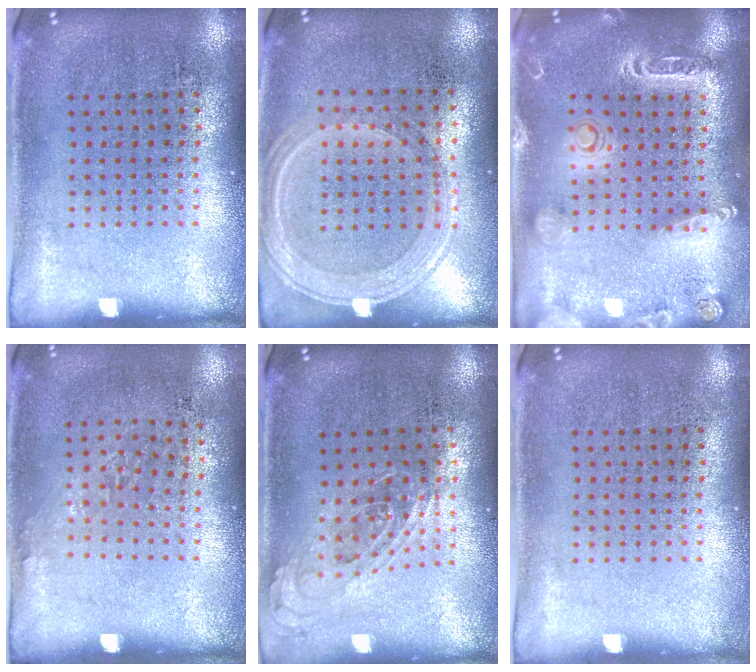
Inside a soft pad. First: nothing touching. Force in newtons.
{"total": 1.3, "press": 1.2, "slide": 0.3}
{"total": 2.1, "press": 1.9, "slide": 0.8}
{"total": 0.9, "press": 0.7, "slide": 0.7}
{"total": 0.8, "press": 0.8, "slide": 0.3}
{"total": 0.0}